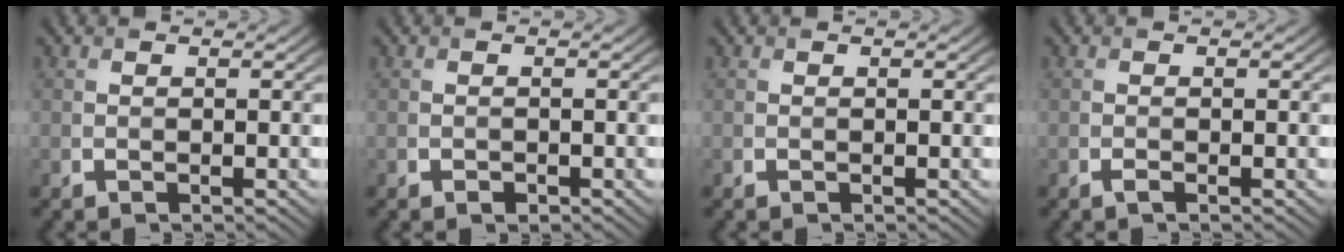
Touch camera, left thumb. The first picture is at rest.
{"total": 0.6, "force": [-0.4, 0.4, 0.3], "torque": [-0.003, -0.003, -0.006]}
{"total": 0.0}
{"total": 0.7, "force": [-0.4, 0.1, 0.5], "torque": [-0.011, -0.002, -0.008]}